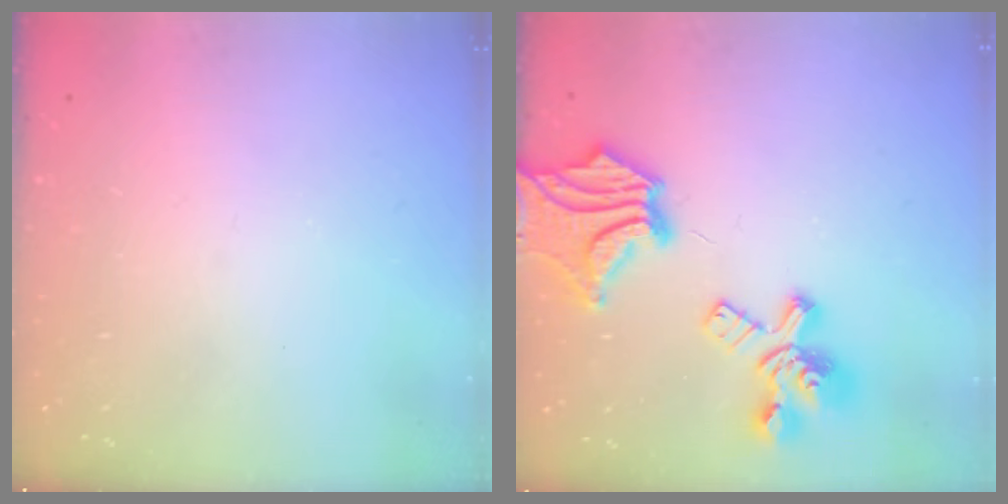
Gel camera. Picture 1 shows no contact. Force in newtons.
{"total": 15.6, "press": 15.0, "slide": 4.4}